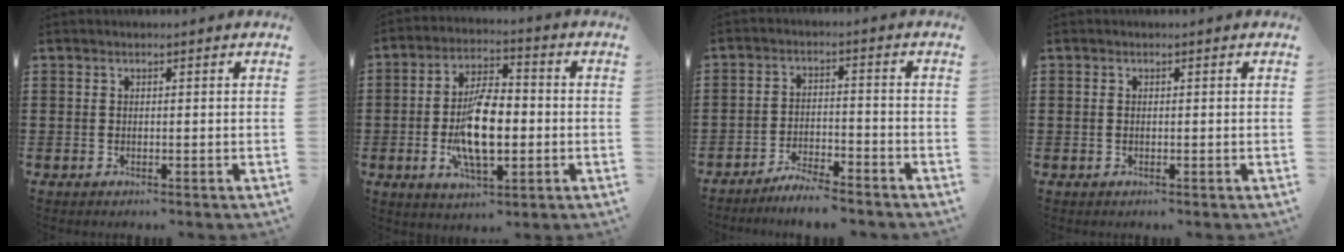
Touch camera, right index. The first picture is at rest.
{"total": 11.1, "force": [-1.8, 4.7, 9.9], "torque": [-0.206, -0.012, -0.038]}
{"total": 4.5, "force": [-4.4, 0.0, 0.7], "torque": [-0.024, 0.002, -0.093]}
{"total": 0.6, "force": [0.0, 0.4, 0.5], "torque": [-0.012, 0.001, 0.000]}